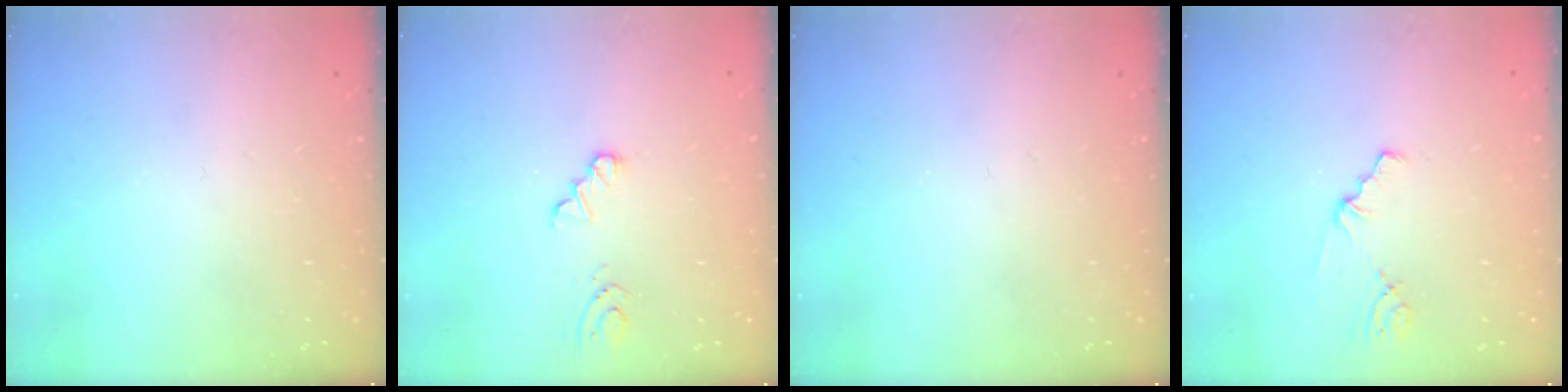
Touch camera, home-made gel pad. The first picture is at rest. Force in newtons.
{"total": 1.1, "press": 1.1, "slide": 0.2}
{"total": 0.0}
{"total": 1.4, "press": 1.3, "slide": 0.3}